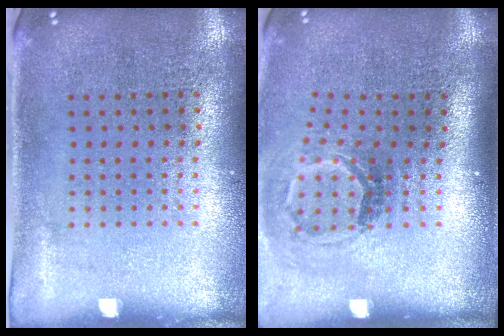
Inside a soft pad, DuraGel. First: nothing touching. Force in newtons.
{"total": 1.8, "press": 1.2, "slide": 1.4}